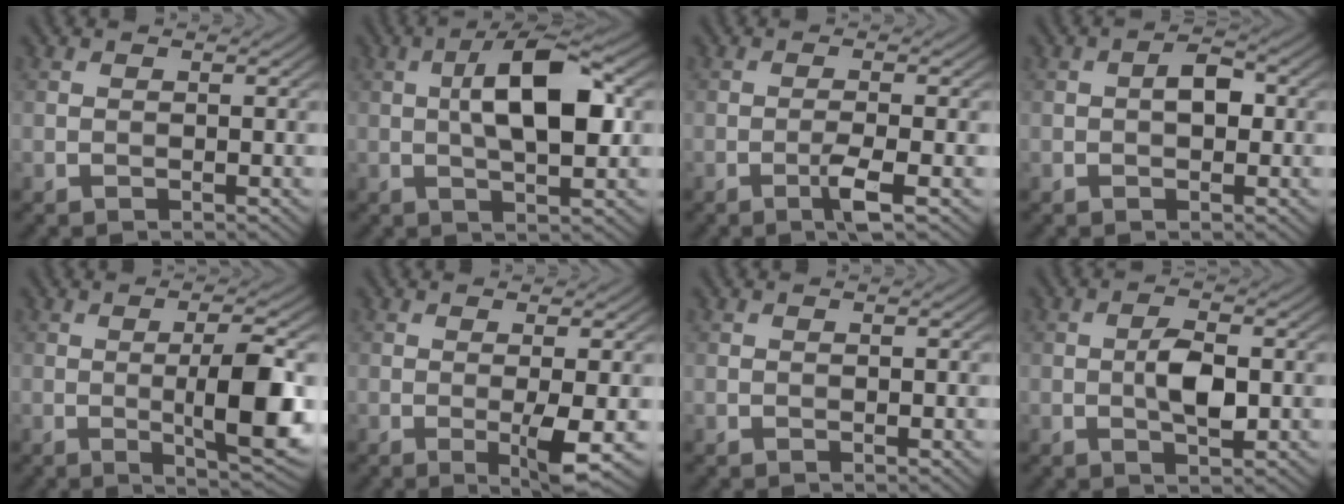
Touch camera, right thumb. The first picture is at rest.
{"total": 9.9, "force": [1.2, 3.5, 9.2], "torque": [-0.150, 0.014, 0.014]}
{"total": 2.9, "force": [-1.3, 0.0, 2.6], "torque": [-0.050, 0.006, -0.031]}
{"total": 2.9, "force": [0.0, 1.6, 2.4], "torque": [-0.037, 0.005, -0.004]}
{"total": 8.4, "force": [-0.7, 1.7, 8.2], "torque": [-0.132, 0.000, -0.011]}
{"total": 4.2, "force": [-0.7, 0.4, 4.1], "torque": [-0.075, -0.004, -0.012]}
{"total": 0.0}
{"total": 4.2, "force": [-0.3, 1.8, 3.8], "torque": [-0.070, 0.004, -0.007]}